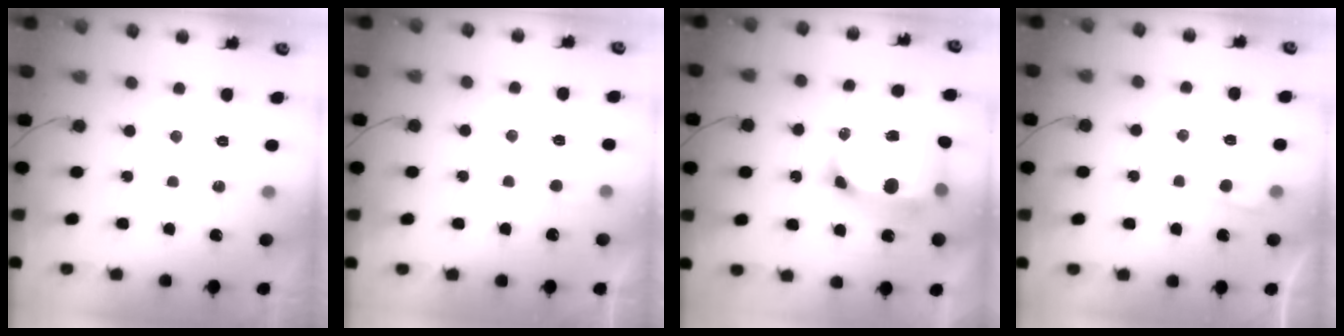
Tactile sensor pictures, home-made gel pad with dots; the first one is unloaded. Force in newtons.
{"total": 2.9, "press": 2.8, "slide": 0.3}
{"total": 19.7, "press": 19.6, "slide": 2.0}
{"total": 2.9, "press": 2.8, "slide": 0.3}